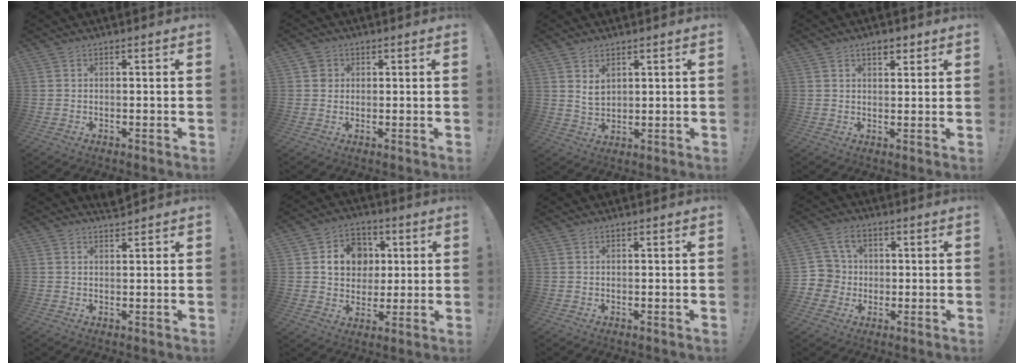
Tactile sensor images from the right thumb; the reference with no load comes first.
{"total": 3.0, "force": [0.8, 2.7, 0.9], "torque": [-0.012, 0.005, 0.014]}
{"total": 4.8, "force": [2.7, 3.3, 2.4], "torque": [-0.036, -0.012, 0.048]}
{"total": 3.8, "force": [2.4, 2.0, 2.2], "torque": [-0.020, -0.010, 0.039]}
{"total": 2.1, "force": [2.0, 0.2, 0.4], "torque": [0.005, -0.017, 0.034]}
{"total": 12.5, "force": [3.1, 10.7, 5.7], "torque": [-0.083, -0.002, 0.066]}
{"total": 0.0}
{"total": 7.0, "force": [1.2, 6.7, 1.6], "torque": [-0.039, 0.000, 0.028]}